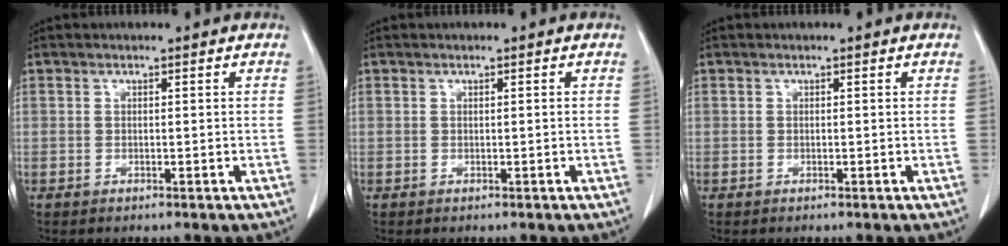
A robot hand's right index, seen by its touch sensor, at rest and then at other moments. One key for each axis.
{"total": 0.0}
{"total": 0.0}